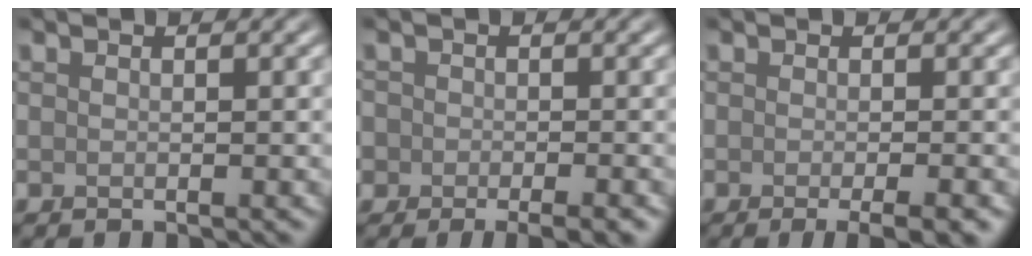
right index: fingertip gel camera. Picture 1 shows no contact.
{"total": 5.2, "force": [-2.9, 3.2, 2.9], "torque": [-0.026, -0.009, -0.037]}
{"total": 3.5, "force": [-1.5, 0.8, 3.1], "torque": [-0.033, -0.002, -0.020]}